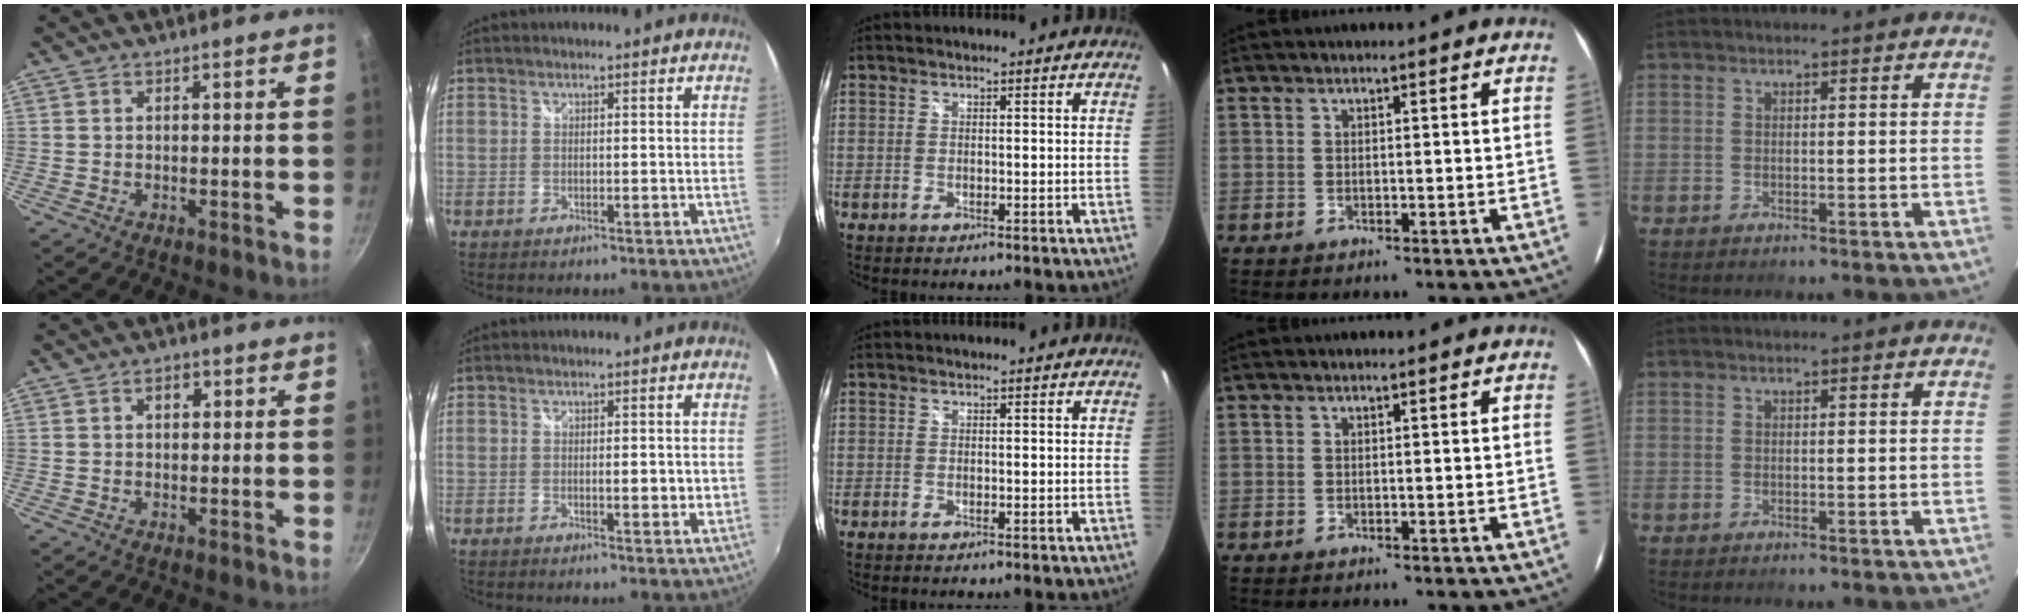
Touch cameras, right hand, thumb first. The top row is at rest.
{"thumb": {"total": 2.4, "force": [0.8, 1.7, 1.6], "torque": [-0.010, 0.004, 0.010]}, "index": {"total": 2.8, "force": [0.1, 1.1, 2.5], "torque": [-0.038, -0.003, 0.004]}}